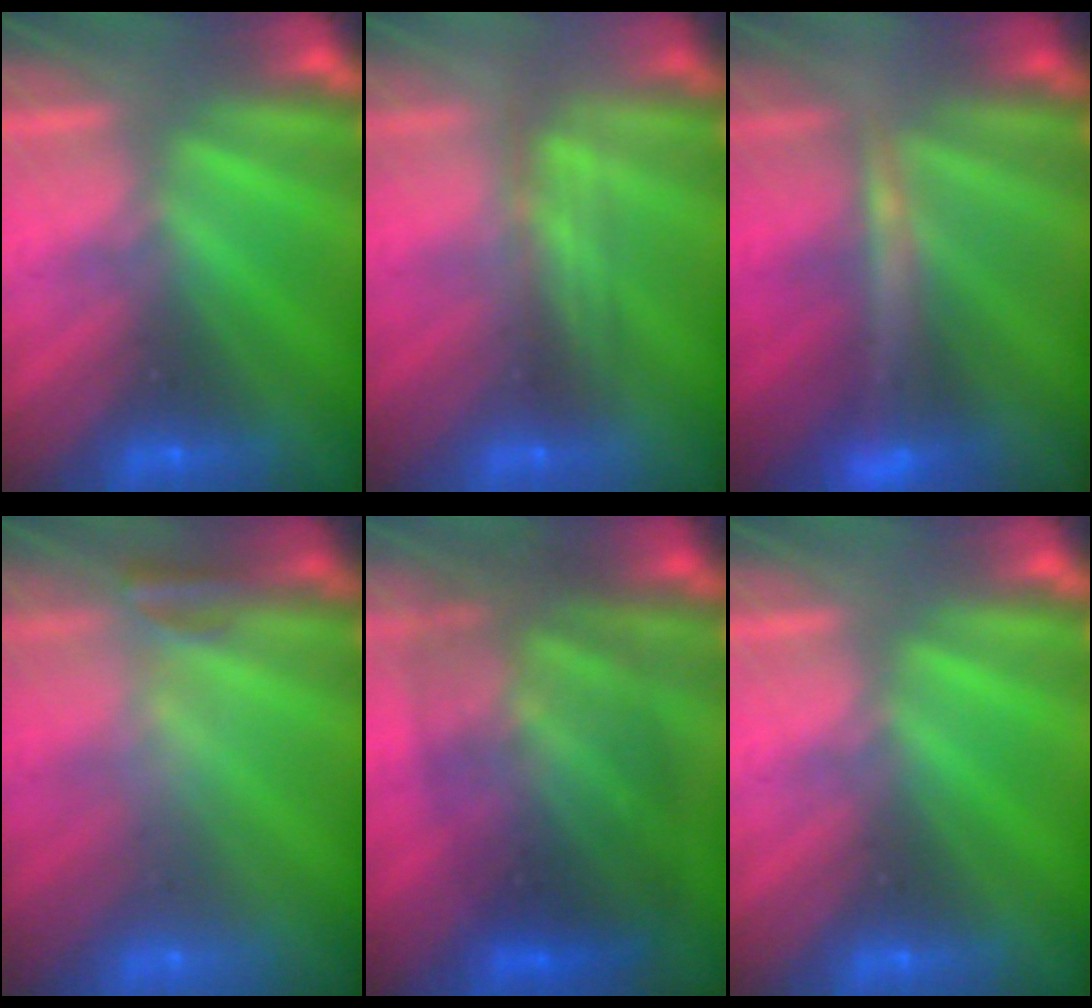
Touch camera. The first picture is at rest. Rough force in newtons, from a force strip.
{"total": 2.4}
{"total": 5.0}
{"total": 2.4}
{"total": 7.9}
{"total": 0.0}